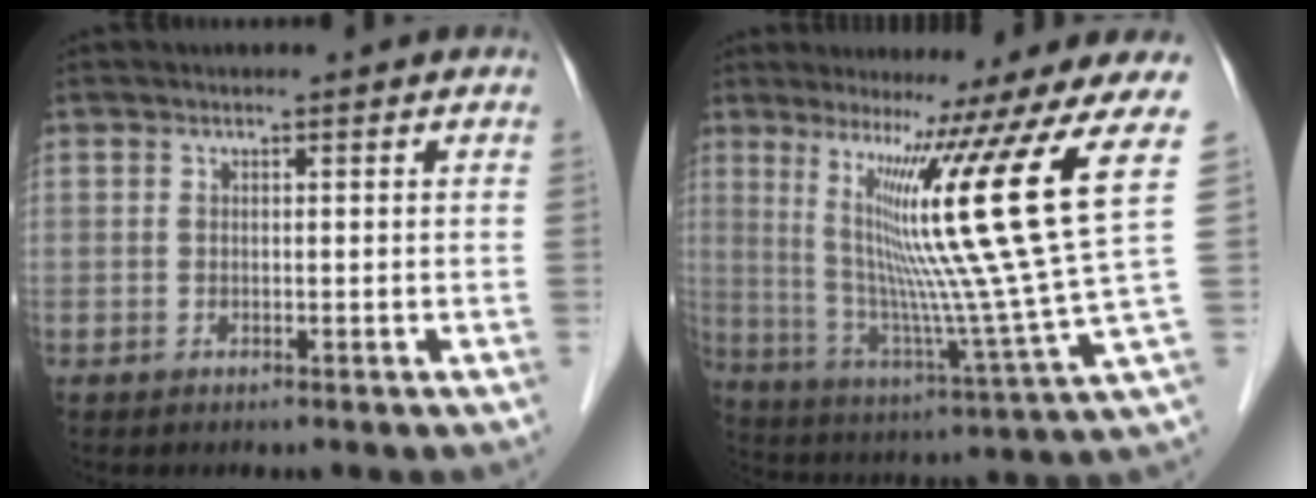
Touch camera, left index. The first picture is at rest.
{"total": 19.7, "force": [8.0, -3.8, 17.6], "torque": [-0.267, -0.035, 0.115]}